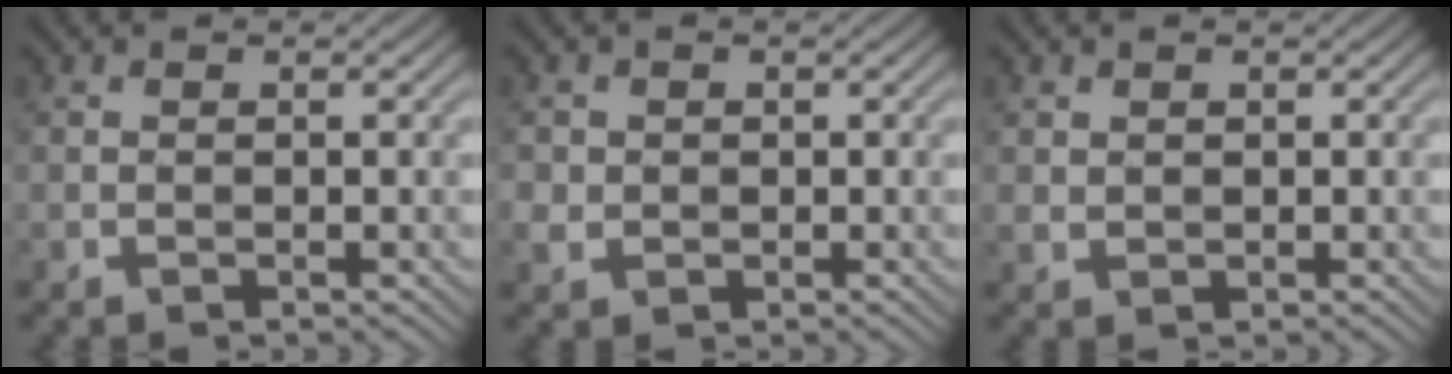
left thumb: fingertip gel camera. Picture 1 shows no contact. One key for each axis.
{"total": 2.1, "fx": 0.1, "fy": 2.0, "fz": 0.6, "tx": -0.025, "ty": -0.002, "tz": 0.000}
{"total": 1.2, "fx": 0.7, "fy": 0.9, "fz": 0.4, "tx": -0.015, "ty": -0.002, "tz": 0.016}